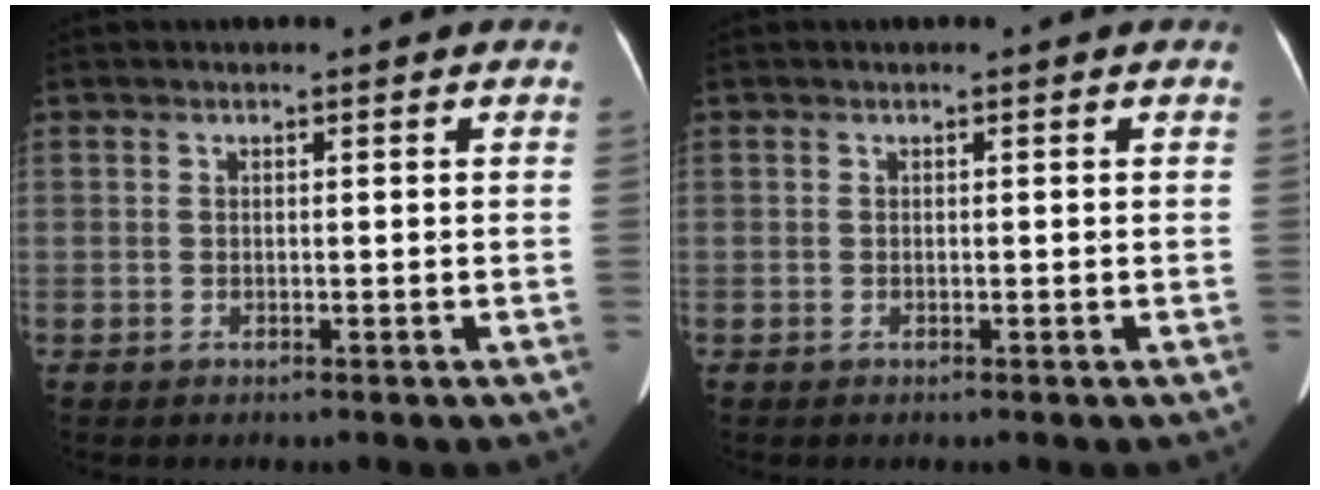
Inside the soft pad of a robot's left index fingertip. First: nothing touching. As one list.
[{"total": 0.0}]